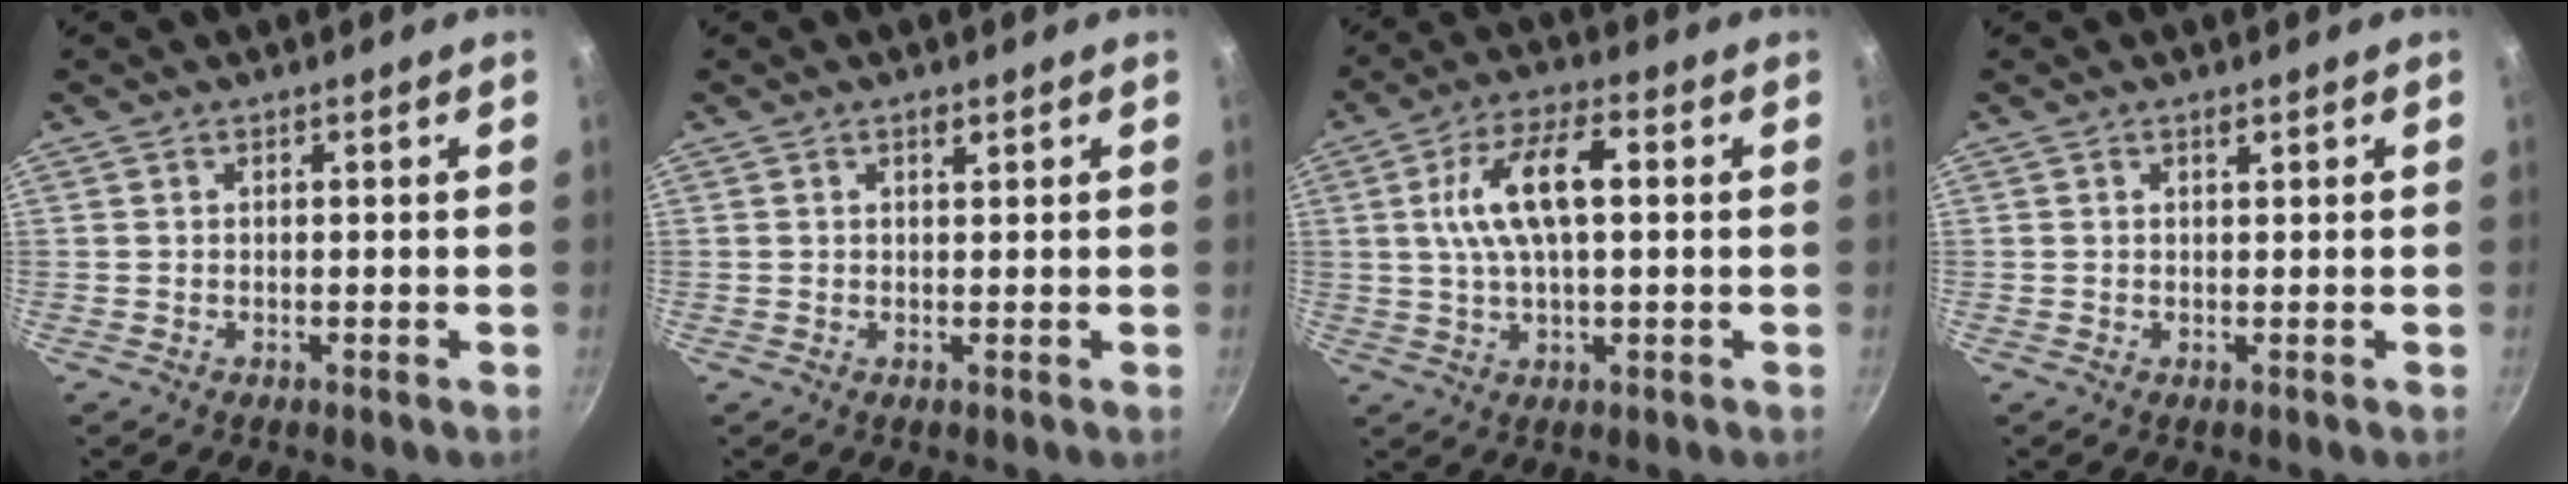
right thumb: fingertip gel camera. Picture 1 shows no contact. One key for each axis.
{"total": 1.2, "fx": 0.7, "fy": 0.3, "fz": 0.9, "tx": -0.014, "ty": -0.004, "tz": 0.012}
{"total": 11.5, "fx": 1.8, "fy": 4.7, "fz": 10.3, "tx": -0.191, "ty": 0.018, "tz": 0.031}
{"total": 0.9, "fx": 0.6, "fy": 0.1, "fz": 0.7, "tx": -0.014, "ty": -0.004, "tz": 0.011}